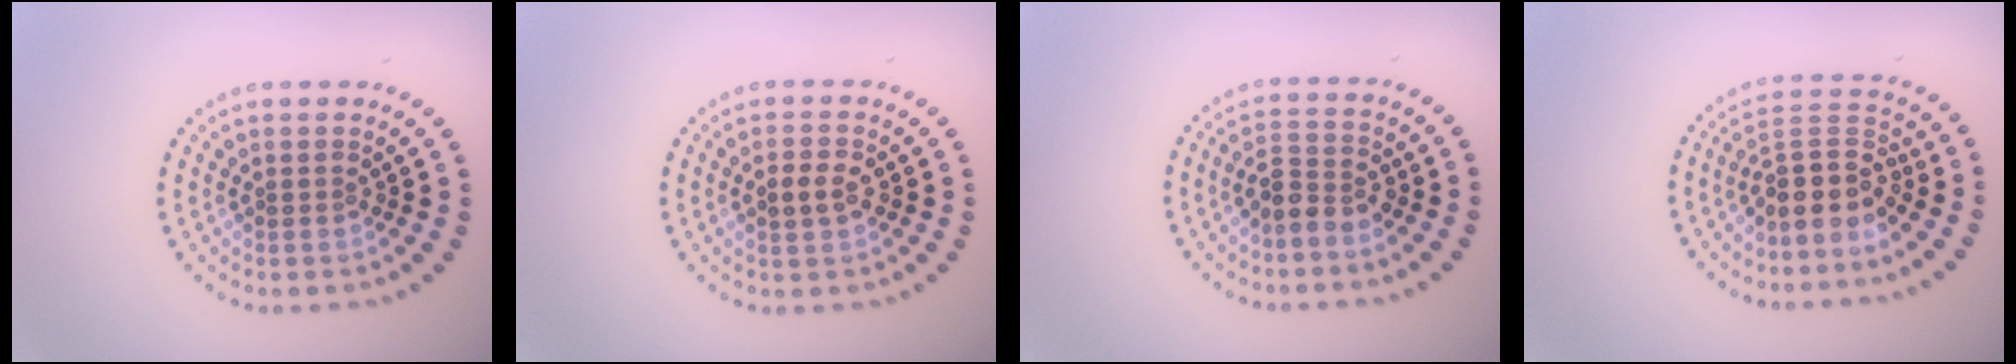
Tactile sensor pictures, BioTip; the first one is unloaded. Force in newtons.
{"total": 2.2, "press": 2.2, "slide": 0.1}
{"total": 2.7, "press": 2.5, "slide": 1.1}
{"total": 4.3, "press": 3.6, "slide": 2.3}